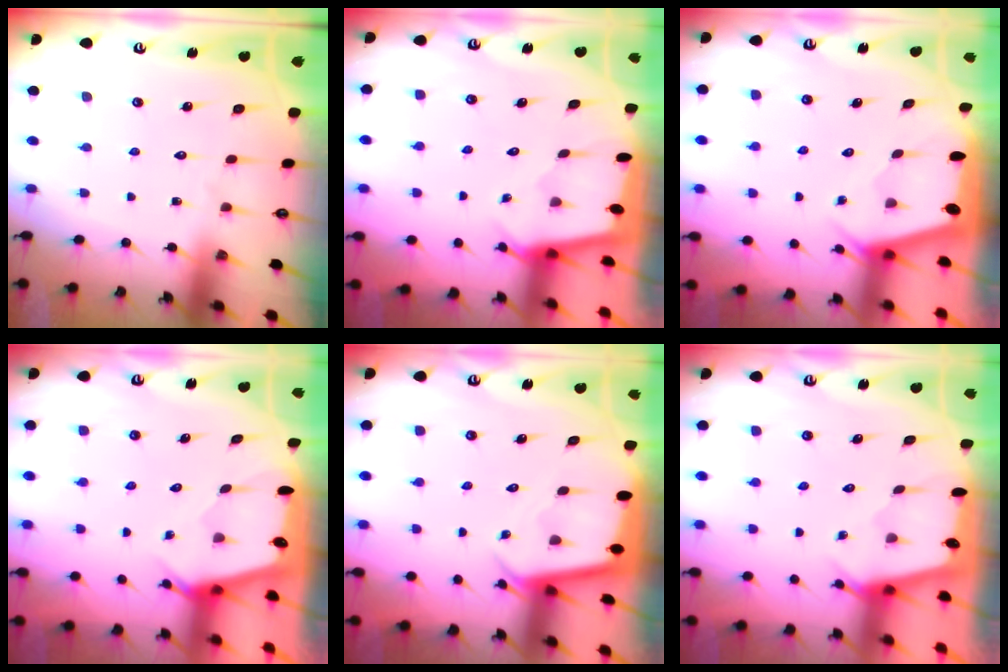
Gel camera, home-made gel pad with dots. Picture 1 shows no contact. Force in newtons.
{"total": 1.7, "press": 1.7, "slide": 0.3}
{"total": 2.9, "press": 2.9, "slide": 0.1}
{"total": 2.4, "press": 2.4, "slide": 0.3}
{"total": 2.3, "press": 2.3, "slide": 0.1}
{"total": 2.2, "press": 2.2, "slide": 0.3}